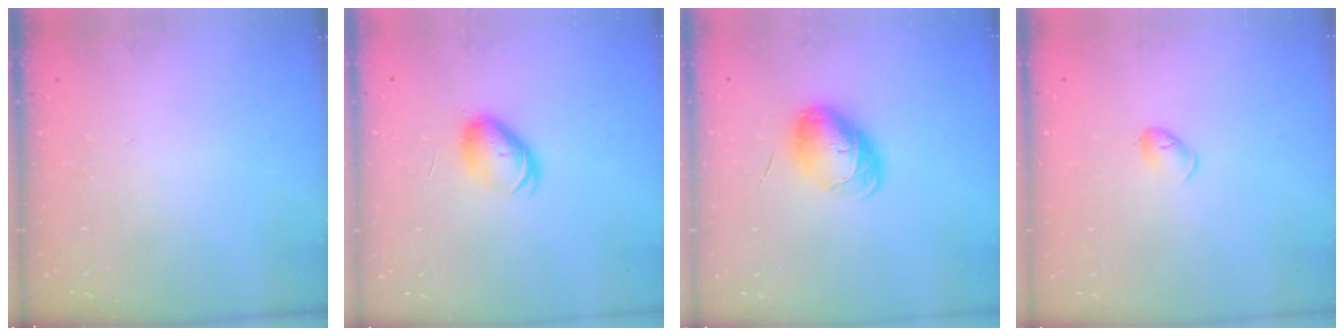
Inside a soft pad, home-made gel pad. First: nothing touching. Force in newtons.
{"total": 8.0, "press": 8.0, "slide": 0.6}
{"total": 9.1, "press": 8.9, "slide": 1.9}
{"total": 4.2, "press": 4.1, "slide": 0.8}